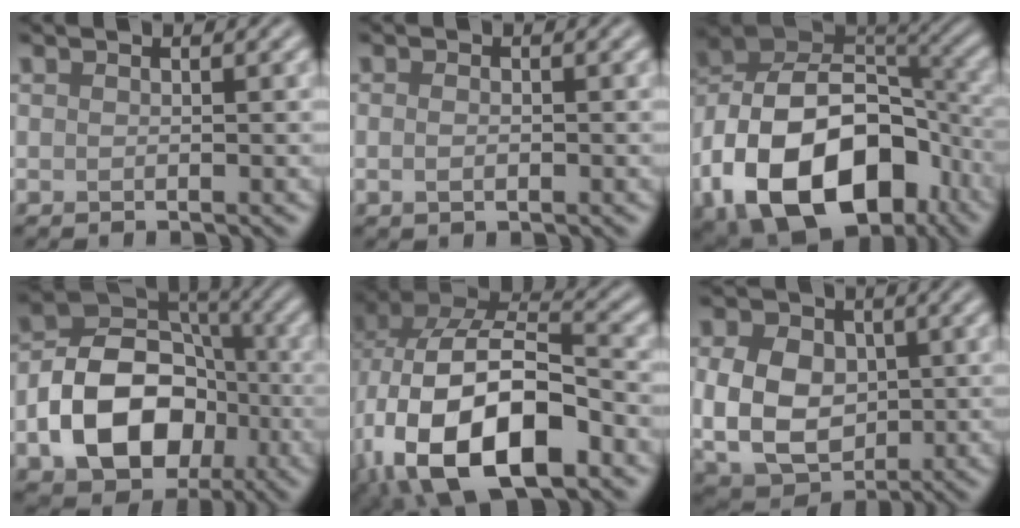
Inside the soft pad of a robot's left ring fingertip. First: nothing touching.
{"total": 1.2, "force": [-0.2, 0.7, 1.0], "torque": [-0.019, -0.002, -0.004]}
{"total": 17.1, "force": [-7.0, 10.9, 11.2], "torque": [-0.191, -0.007, -0.125]}
{"total": 10.5, "force": [-2.9, 7.6, 6.6], "torque": [-0.107, 0.003, -0.056]}
{"total": 16.1, "force": [-4.8, 8.9, 12.6], "torque": [-0.231, -0.011, -0.078]}
{"total": 7.9, "force": [0.4, 6.0, 5.2], "torque": [-0.106, -0.007, 0.007]}